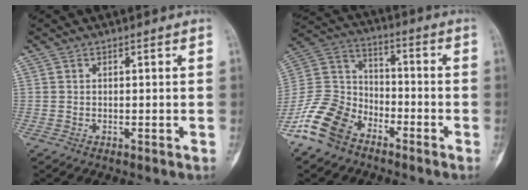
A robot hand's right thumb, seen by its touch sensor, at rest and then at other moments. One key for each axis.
{"total": 13.2, "fx": -8.7, "fy": 8.1, "fz": 5.8, "tx": -0.113, "ty": 0.058, "tz": -0.180}